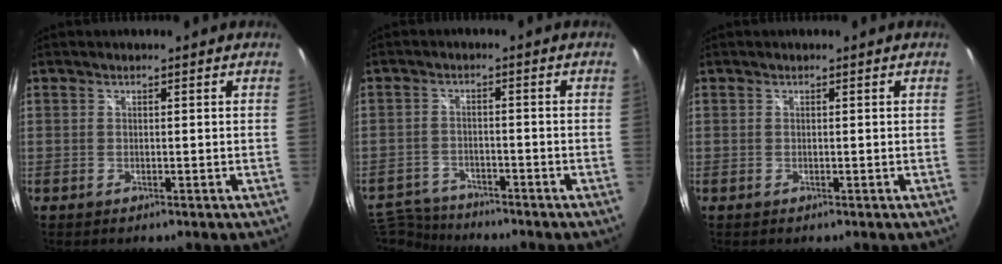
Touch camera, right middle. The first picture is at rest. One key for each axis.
{"total": 8.3, "fx": -7.7, "fy": 2.4, "fz": 1.9, "tx": -0.064, "ty": -0.006, "tz": -0.134}
{"total": 0.0}